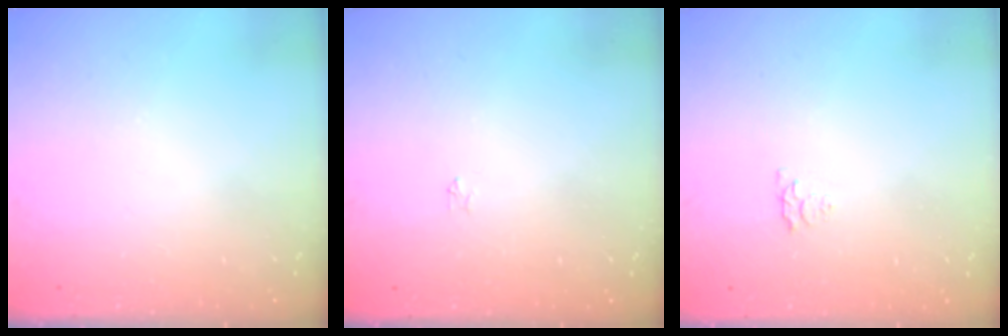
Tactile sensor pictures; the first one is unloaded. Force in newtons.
{"total": 2.2, "press": 2.2, "slide": 0.3}
{"total": 3.2, "press": 3.2, "slide": 0.5}